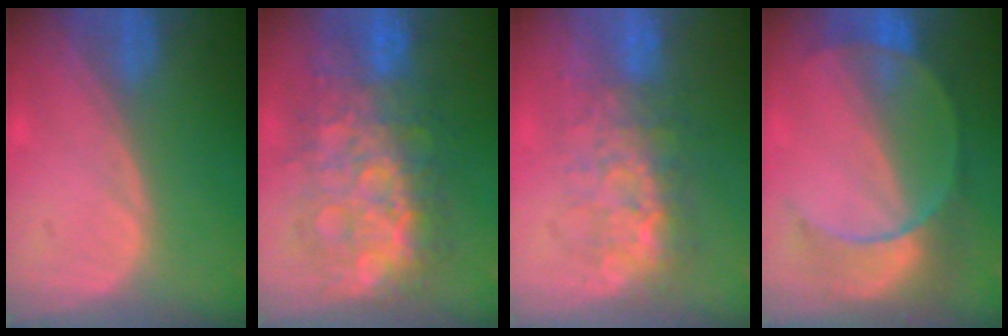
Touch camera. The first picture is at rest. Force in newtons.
{"total": 12.3, "press": 12.3, "slide": 1.3}
{"total": 7.9, "press": 7.7, "slide": 1.6}
{"total": 7.7, "press": 7.7, "slide": 0.7}